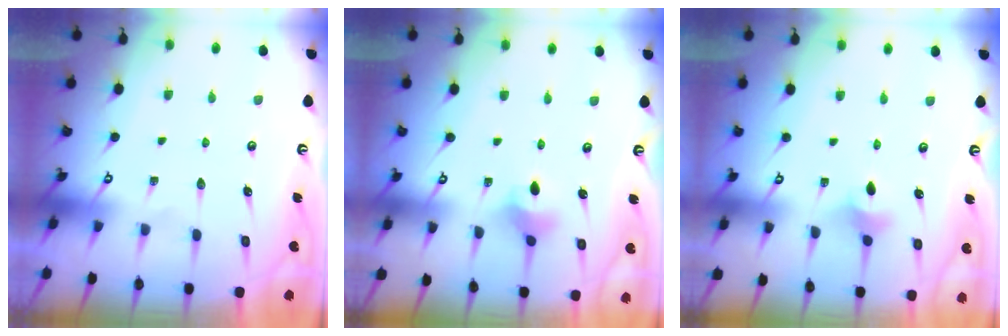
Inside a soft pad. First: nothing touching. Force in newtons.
{"total": 3.7, "press": 3.7, "slide": 0.6}
{"total": 2.8, "press": 2.8, "slide": 0.6}